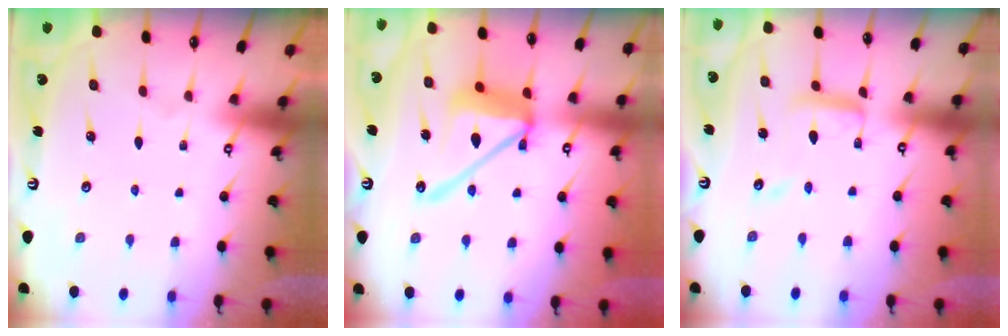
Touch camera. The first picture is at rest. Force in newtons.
{"total": 14.6, "press": 14.5, "slide": 1.8}
{"total": 11.0, "press": 11.0, "slide": 1.2}